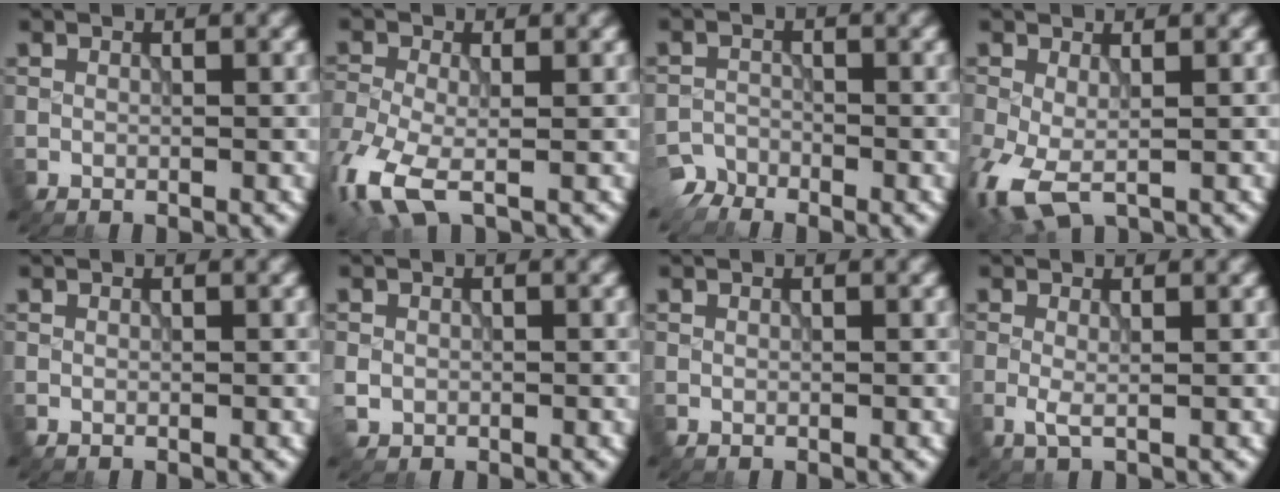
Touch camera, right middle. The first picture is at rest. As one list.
[{"total": 6.5, "force": [-2.9, 3.1, 4.8], "torque": [-0.115, -0.014, -0.068]}, {"total": 2.5, "force": [-2.4, 0.7, -0.1], "torque": [0.002, -0.004, -0.053]}, {"total": 4.9, "force": [-1.6, 2.5, 3.9], "torque": [-0.107, -0.012, -0.031]}, {"total": 0.0}, {"total": 1.3, "force": [-0.2, 1.2, 0.4], "torque": [-0.007, -0.004, -0.004]}, {"total": 0.0}, {"total": 1.1, "force": [-0.1, 0.0, 1.1], "torque": [-0.023, -0.002, -0.004]}]